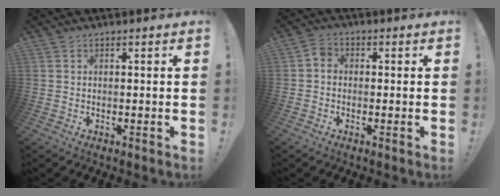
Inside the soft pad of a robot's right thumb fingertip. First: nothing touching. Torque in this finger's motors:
{"motor_torque": [0.15, 0.00, 0.28, -0.14, 0.00]}